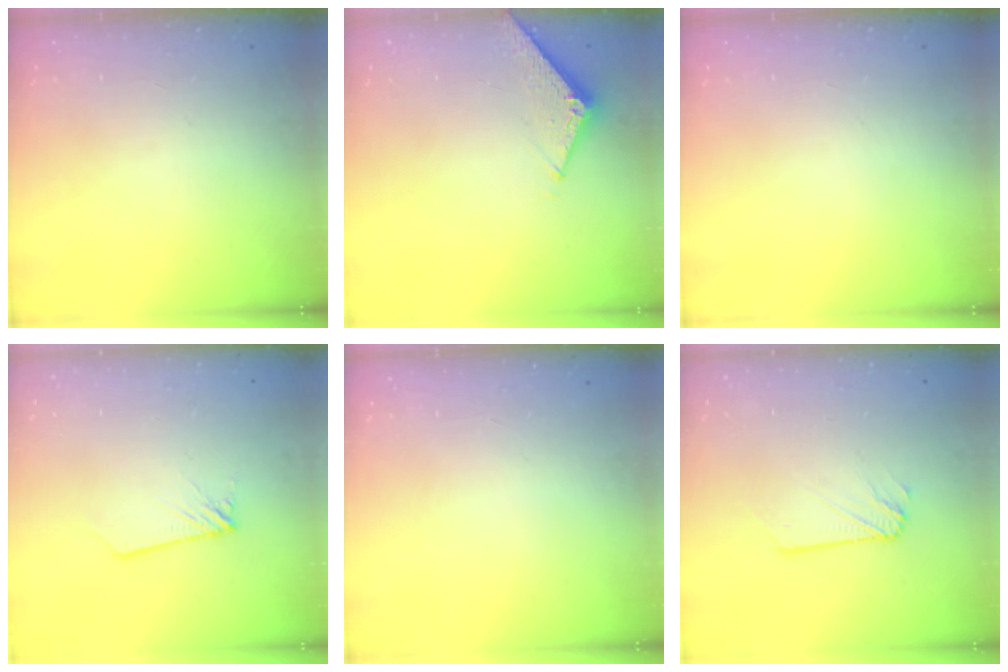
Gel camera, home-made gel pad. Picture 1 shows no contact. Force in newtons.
{"total": 6.0, "press": 5.9, "slide": 0.4}
{"total": 0.0}
{"total": 1.7, "press": 1.7, "slide": 0.2}
{"total": 0.0}
{"total": 1.8, "press": 1.8, "slide": 0.2}